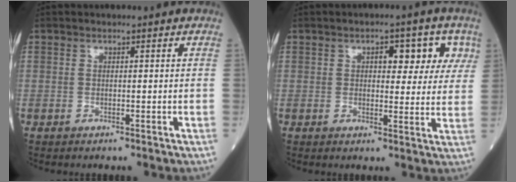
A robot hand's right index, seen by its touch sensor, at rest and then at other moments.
{"total": 6.4, "force": [2.7, 3.2, 4.9], "torque": [-0.046, 0.016, 0.030]}